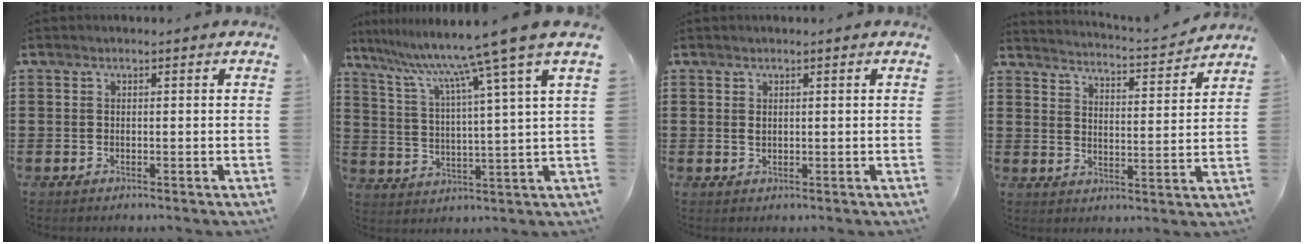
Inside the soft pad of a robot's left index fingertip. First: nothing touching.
{"total": 10.4, "force": [8.3, -1.7, 6.1], "torque": [-0.154, -0.051, 0.125]}
{"total": 1.3, "force": [0.6, 0.6, 0.9], "torque": [-0.021, 0.004, 0.010]}
{"total": 3.2, "force": [3.1, -0.6, 0.3], "torque": [-0.025, -0.030, 0.046]}